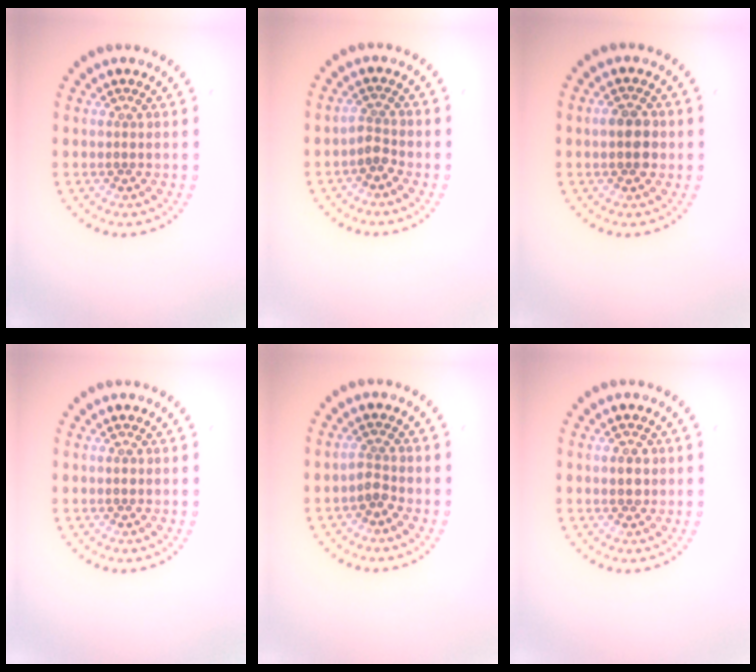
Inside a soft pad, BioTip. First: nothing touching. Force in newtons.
{"total": 1.5, "press": 1.1, "slide": 1.0}
{"total": 2.5, "press": 2.5, "slide": 0.2}
{"total": 0.6, "press": 0.6, "slide": 0.1}
{"total": 1.4, "press": 1.0, "slide": 0.9}
{"total": 1.6, "press": 1.6, "slide": 0.3}